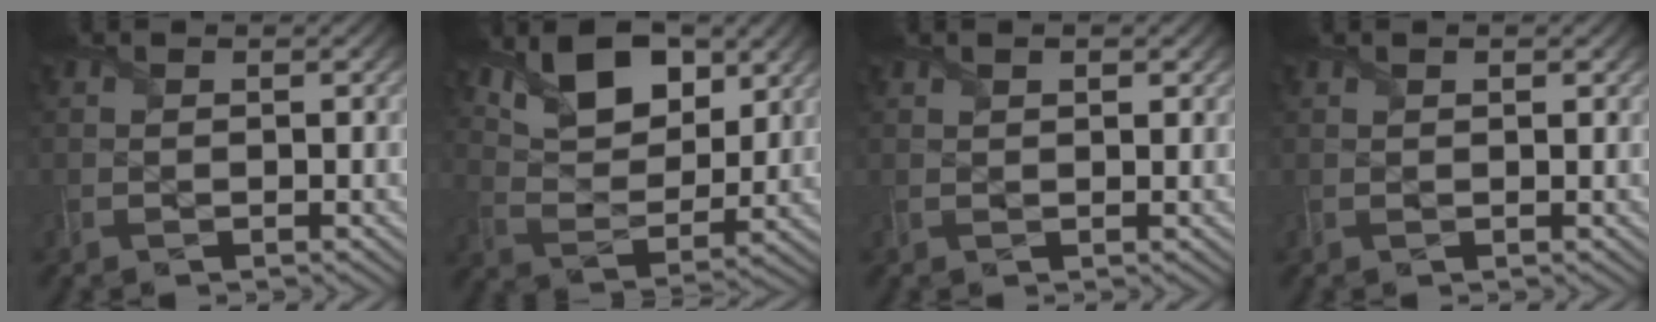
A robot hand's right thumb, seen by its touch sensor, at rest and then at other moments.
{"total": 10.9, "force": [6.5, 5.2, 7.0], "torque": [-0.144, 0.003, 0.112]}
{"total": 1.7, "force": [1.1, 0.6, 1.2], "torque": [-0.021, -0.002, 0.018]}
{"total": 1.1, "force": [0.8, 0.4, 0.7], "torque": [-0.016, -0.002, 0.013]}